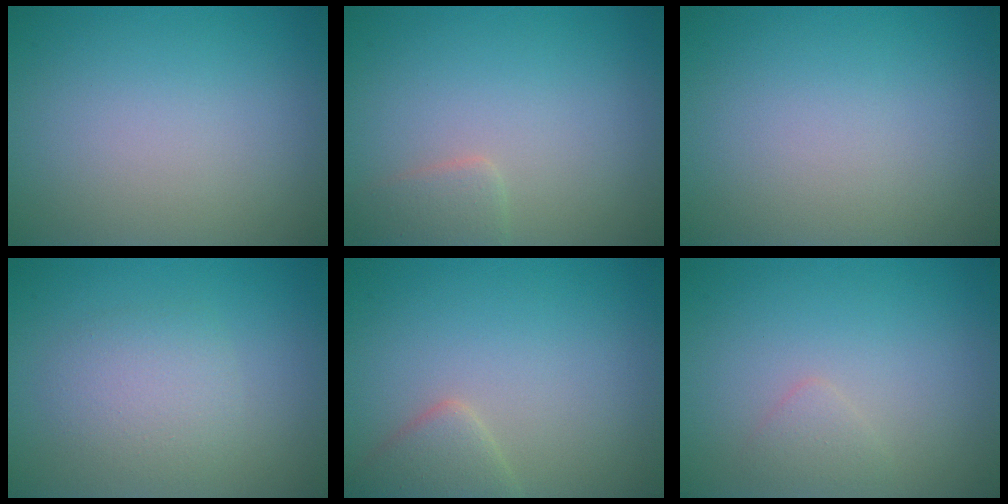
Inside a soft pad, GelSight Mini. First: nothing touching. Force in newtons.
{"total": 1.7, "press": 1.7, "slide": 0.1}
{"total": 0.0}
{"total": 2.8, "press": 2.8, "slide": 0.2}
{"total": 2.4, "press": 2.4, "slide": 0.1}
{"total": 1.1, "press": 1.1, "slide": 0.0}